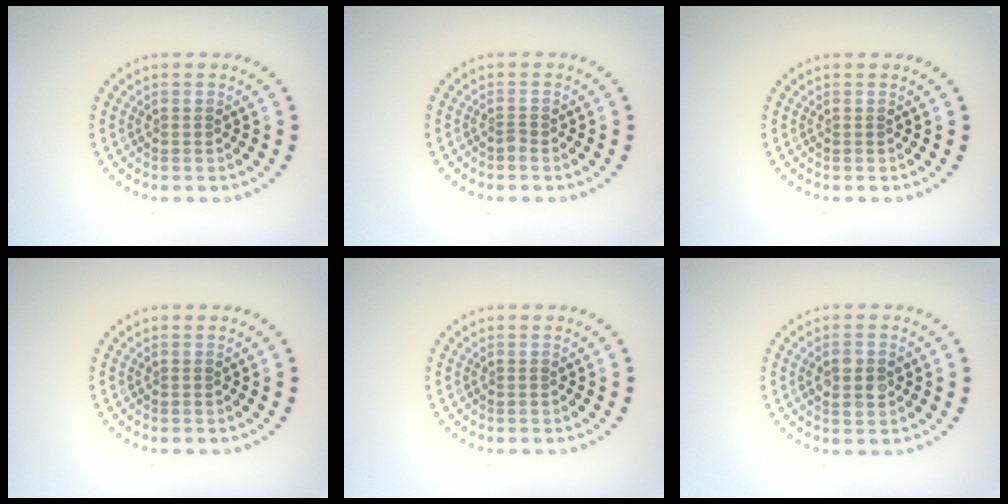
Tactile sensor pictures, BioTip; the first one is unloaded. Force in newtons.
{"total": 0.5, "press": 0.4, "slide": 0.4}
{"total": 0.0}
{"total": 0.0}
{"total": 0.0}
{"total": 2.6, "press": 2.6, "slide": 0.1}